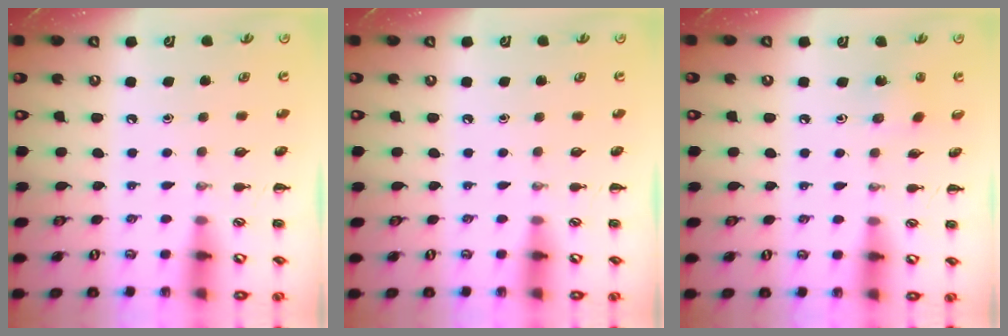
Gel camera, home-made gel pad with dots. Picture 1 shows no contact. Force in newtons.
{"total": 0.0}
{"total": 2.7, "press": 2.6, "slide": 0.7}